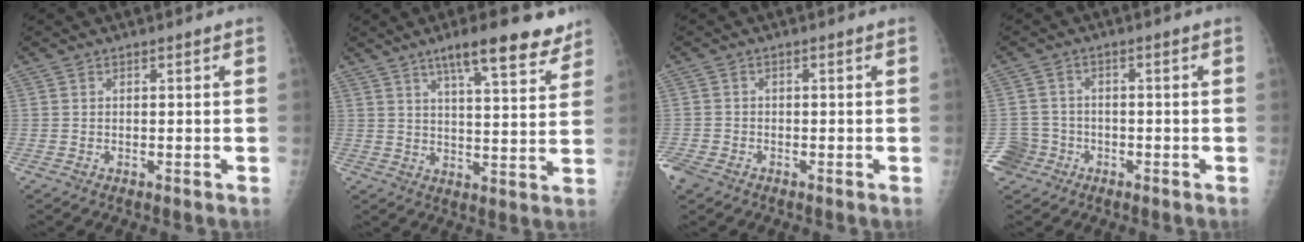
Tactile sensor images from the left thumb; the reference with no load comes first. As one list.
[{"total": 12.9, "force": [9.0, 2.9, 8.8], "torque": [-0.102, -0.041, 0.130]}, {"total": 3.7, "force": [-2.4, 2.4, 1.4], "torque": [-0.036, 0.001, -0.045]}, {"total": 5.8, "force": [-2.9, 5.0, 0.4], "torque": [0.002, 0.021, -0.049]}]